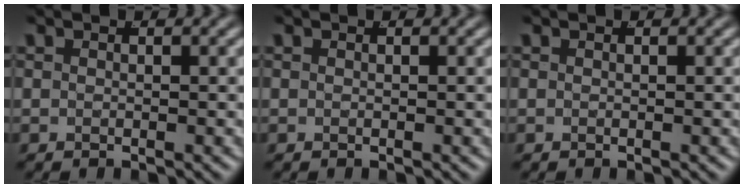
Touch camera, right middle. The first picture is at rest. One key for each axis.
{"total": 0.0}
{"total": 0.0}